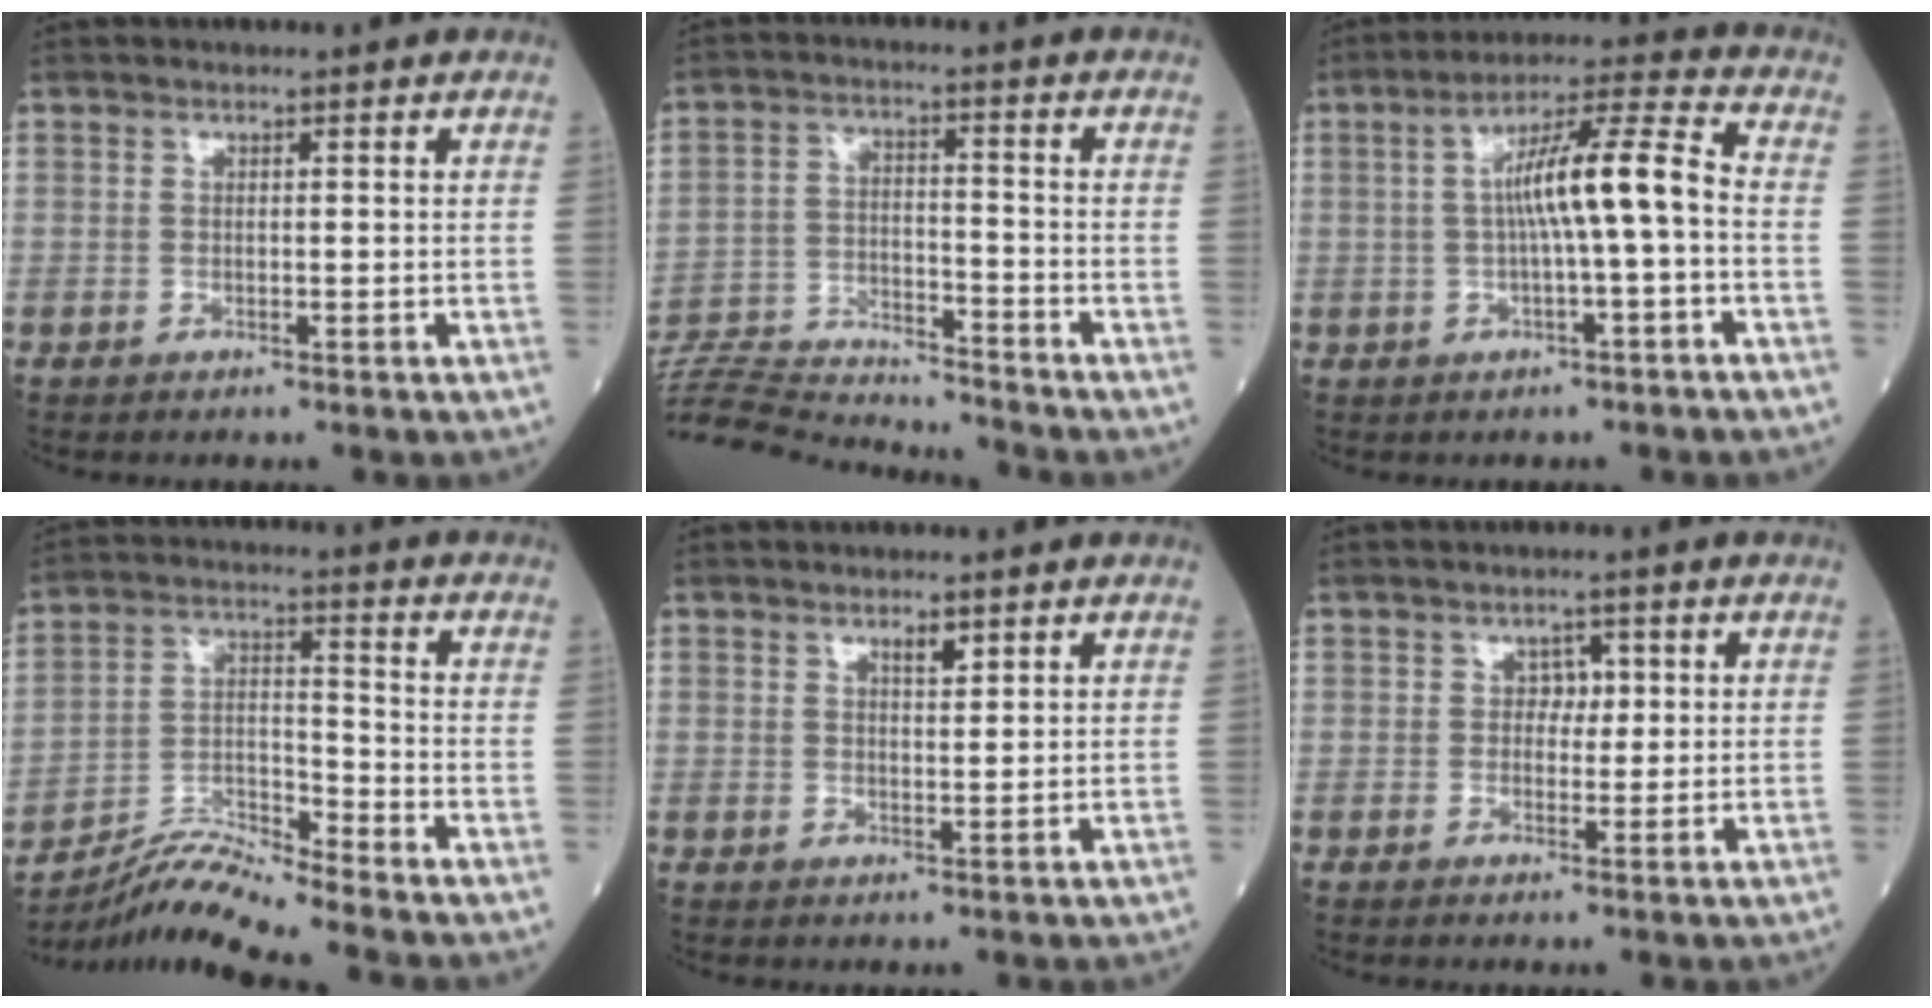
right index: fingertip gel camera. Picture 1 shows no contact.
{"total": 16.5, "force": [-16.2, 0.5, 3.3], "torque": [-0.066, 0.007, -0.263]}
{"total": 9.8, "force": [-0.4, 0.4, 9.7], "torque": [-0.166, 0.026, -0.012]}
{"total": 8.3, "force": [-7.8, -2.0, 1.7], "torque": [-0.042, 0.007, -0.145]}
{"total": 1.8, "force": [1.3, 0.5, 1.3], "torque": [-0.021, -0.002, 0.022]}
{"total": 2.2, "force": [0.5, 1.6, 1.4], "torque": [-0.012, 0.003, 0.004]}